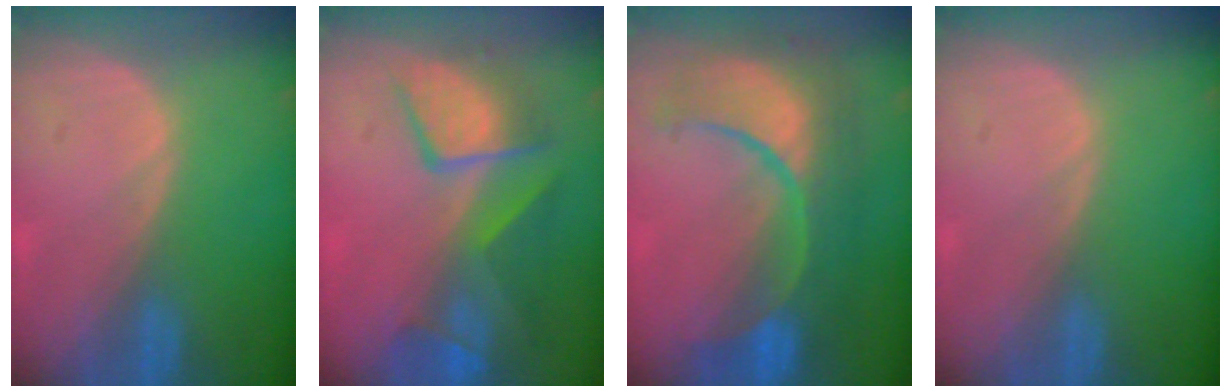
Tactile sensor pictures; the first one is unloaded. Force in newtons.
{"total": 9.7, "press": 8.6, "slide": 4.6}
{"total": 11.9, "press": 11.8, "slide": 1.4}
{"total": 0.0}